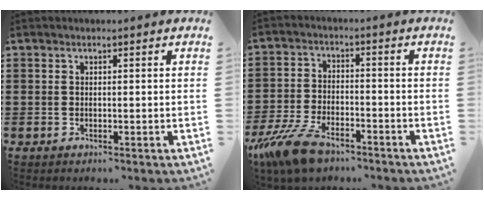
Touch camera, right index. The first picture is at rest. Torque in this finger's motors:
{"motor_torque": [1.32, -0.82, -0.05, -0.09]}